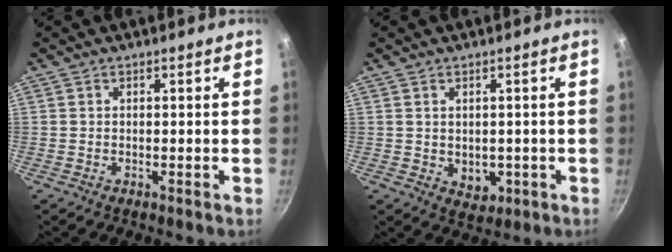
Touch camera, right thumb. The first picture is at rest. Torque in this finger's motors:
{"motor_torque": [-0.72, 0.06, 0.14, 0.61, -0.01]}